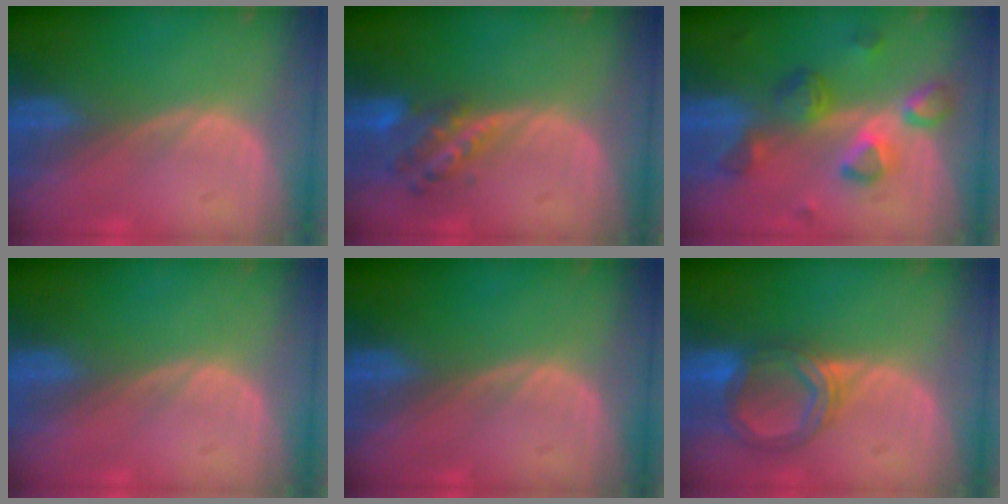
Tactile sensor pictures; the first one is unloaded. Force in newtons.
{"total": 5.7, "press": 5.0, "slide": 2.8}
{"total": 7.9, "press": 7.1, "slide": 3.5}
{"total": 0.0}
{"total": 0.0}
{"total": 5.9, "press": 5.9, "slide": 0.8}